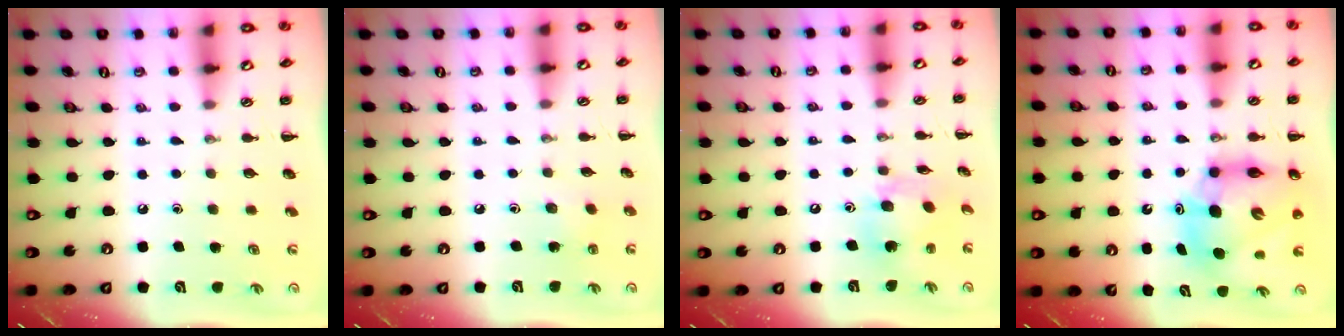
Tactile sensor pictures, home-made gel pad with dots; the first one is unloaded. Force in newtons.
{"total": 2.0, "press": 1.8, "slide": 0.7}
{"total": 9.8, "press": 9.6, "slide": 1.7}
{"total": 12.6, "press": 12.0, "slide": 3.8}